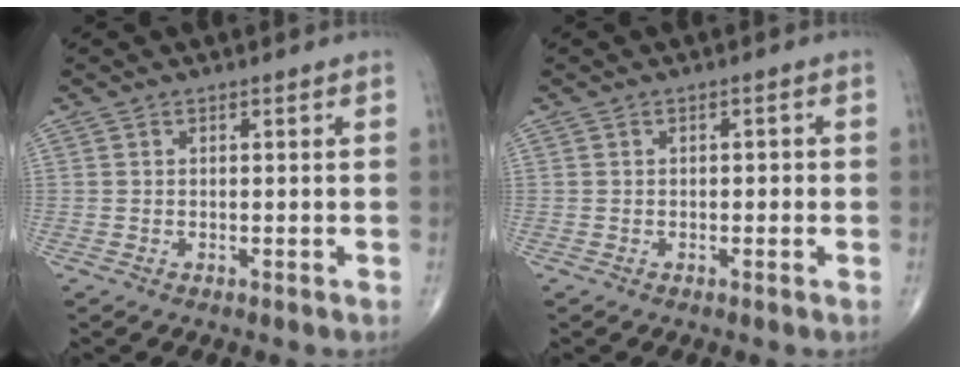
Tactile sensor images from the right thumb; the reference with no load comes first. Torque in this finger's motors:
{"motor_torque": [-0.24, 0.02, -0.01, -0.29, 0.03]}